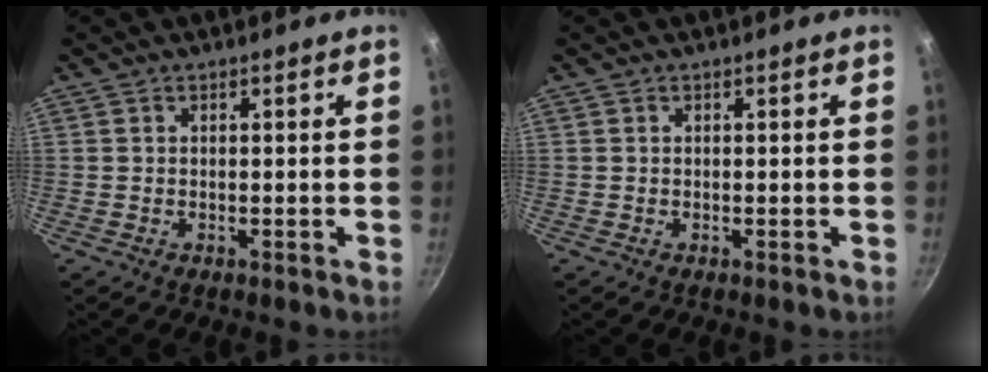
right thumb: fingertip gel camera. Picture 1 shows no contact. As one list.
[{"total": 0.0}]